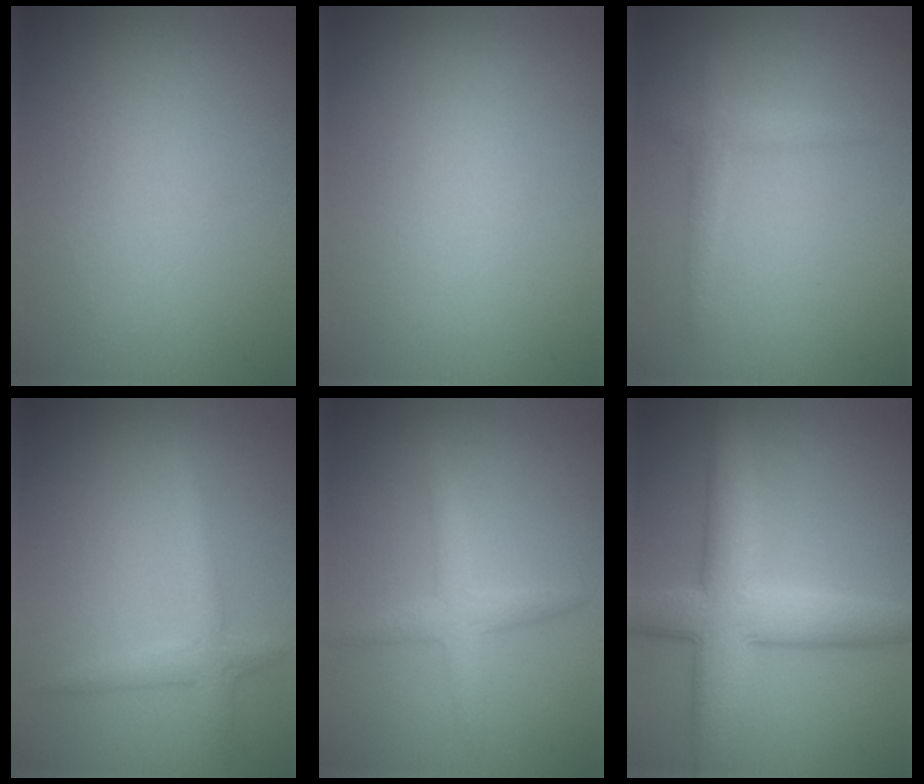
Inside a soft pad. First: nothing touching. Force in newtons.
{"total": 0.0}
{"total": 1.6, "press": 1.6, "slide": 0.1}
{"total": 2.3, "press": 2.3, "slide": 0.1}
{"total": 2.5, "press": 2.5, "slide": 0.1}
{"total": 7.2, "press": 7.2, "slide": 0.1}